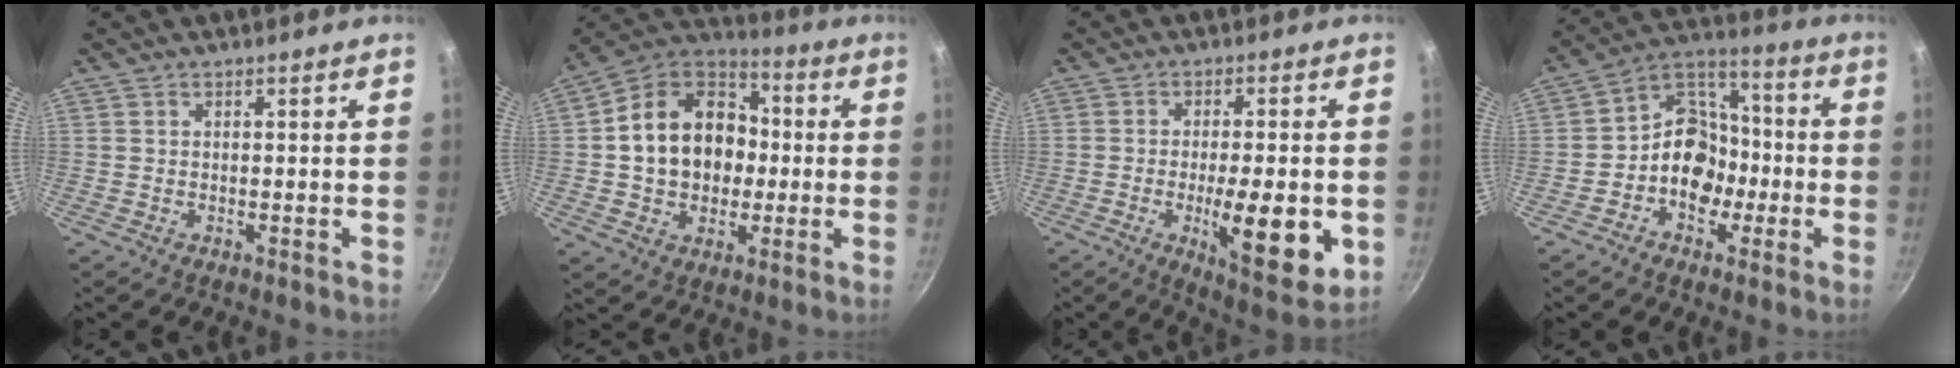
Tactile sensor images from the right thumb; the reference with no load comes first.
{"total": 18.5, "force": [0.3, 14.5, 11.4], "torque": [-0.169, 0.036, -0.002]}
{"total": 14.1, "force": [-3.2, 4.3, 13.0], "torque": [-0.175, -0.006, -0.042]}
{"total": 11.8, "force": [-3.1, 9.4, 6.4], "torque": [-0.054, 0.053, -0.069]}